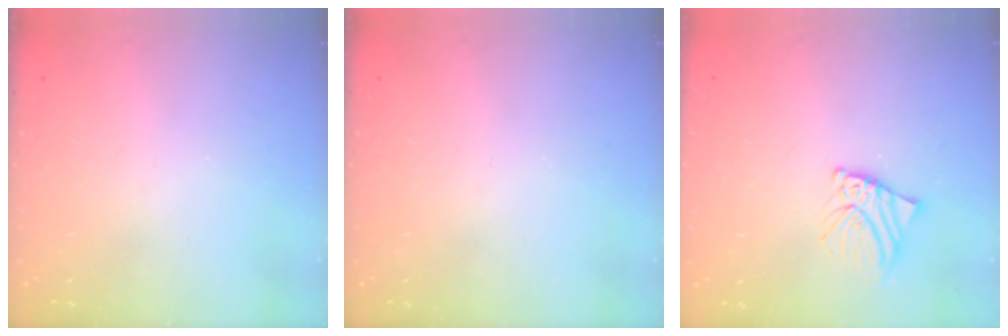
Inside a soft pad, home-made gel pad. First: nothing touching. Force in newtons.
{"total": 0.0}
{"total": 7.5, "press": 7.4, "slide": 1.0}